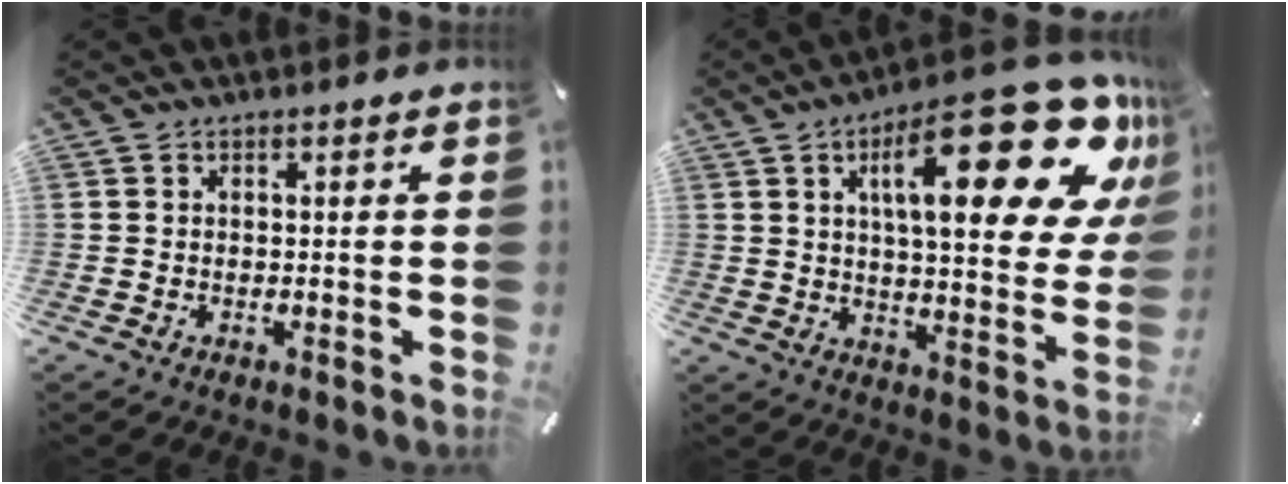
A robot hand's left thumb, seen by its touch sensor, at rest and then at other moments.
{"total": 28.2, "force": [13.1, 9.7, 23.0], "torque": [-0.339, -0.067, 0.205]}